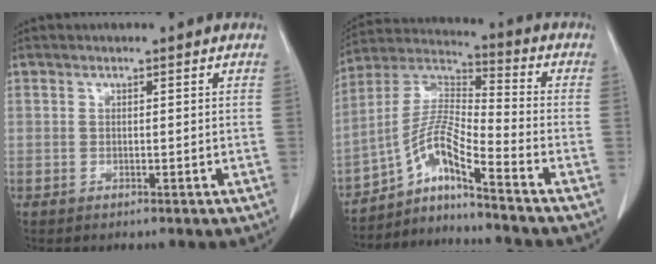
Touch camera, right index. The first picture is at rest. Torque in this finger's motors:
{"motor_torque": [0.16, -0.17, 0.26, 0.13]}